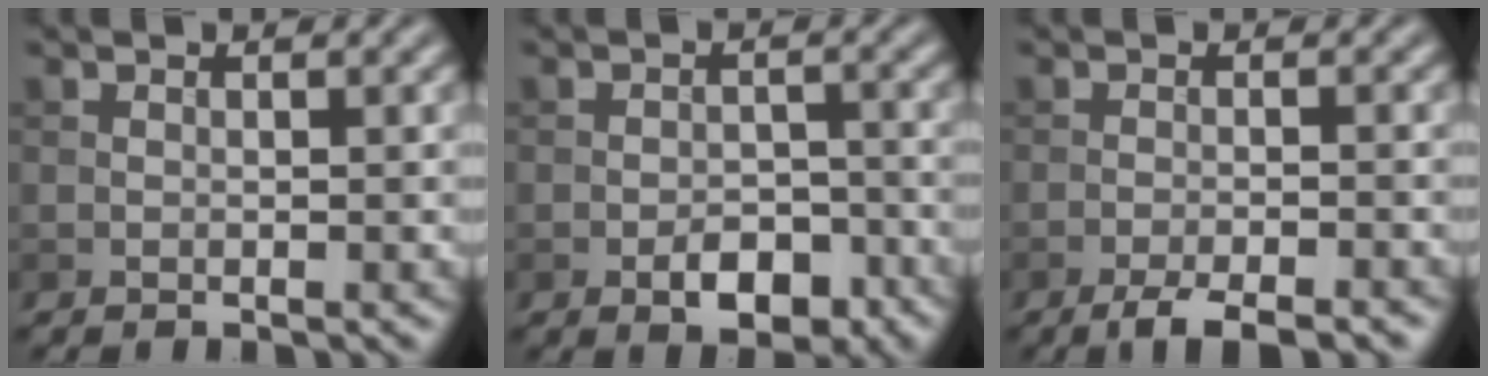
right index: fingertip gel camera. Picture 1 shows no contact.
{"total": 4.0, "force": [-2.1, 2.1, 2.6], "torque": [-0.034, 0.000, -0.032]}
{"total": 3.5, "force": [-2.7, 0.6, 2.2], "torque": [-0.038, -0.001, -0.049]}